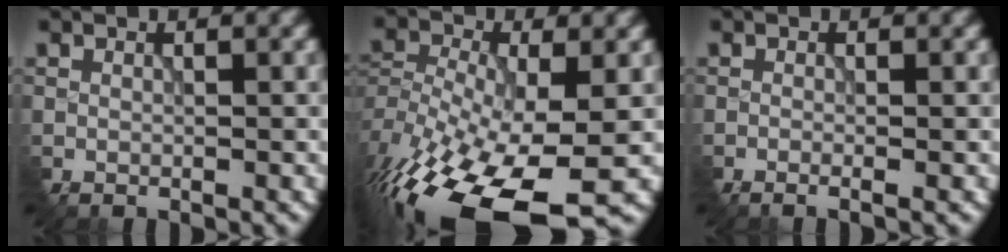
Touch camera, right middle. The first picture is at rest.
{"total": 16.3, "force": [-9.0, 6.8, 11.8], "torque": [-0.267, -0.026, -0.139]}
{"total": 1.5, "force": [-0.9, 0.2, 1.2], "torque": [-0.027, -0.005, -0.016]}